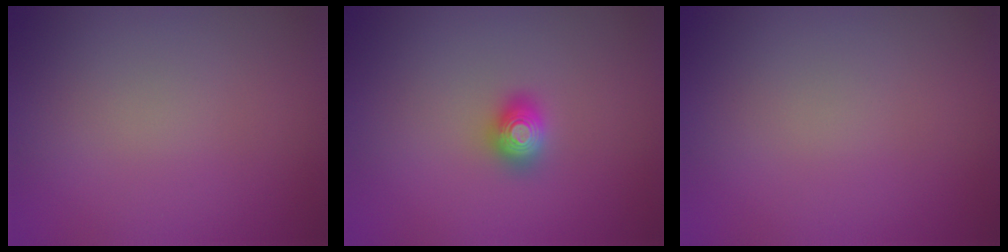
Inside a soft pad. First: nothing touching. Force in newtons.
{"total": 2.0, "press": 2.0, "slide": 0.1}
{"total": 0.0}